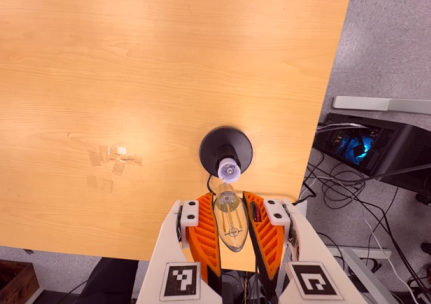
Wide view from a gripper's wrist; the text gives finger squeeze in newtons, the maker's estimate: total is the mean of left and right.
{"total": 17.9, "left": 19.3, "right": 16.5}